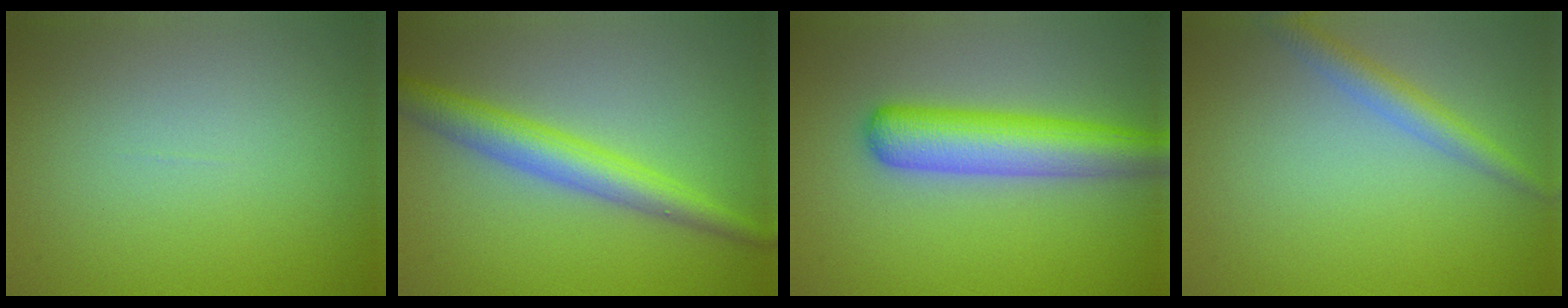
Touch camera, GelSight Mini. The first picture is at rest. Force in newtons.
{"total": 4.2, "press": 4.2, "slide": 0.1}
{"total": 6.2, "press": 6.2, "slide": 0.3}
{"total": 2.5, "press": 2.5, "slide": 0.1}